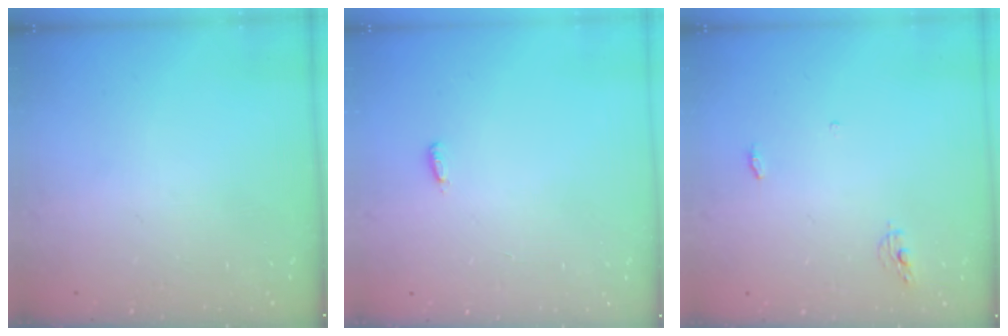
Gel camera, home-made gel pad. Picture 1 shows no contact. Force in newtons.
{"total": 2.9, "press": 2.8, "slide": 0.9}
{"total": 4.2, "press": 4.2, "slide": 0.4}